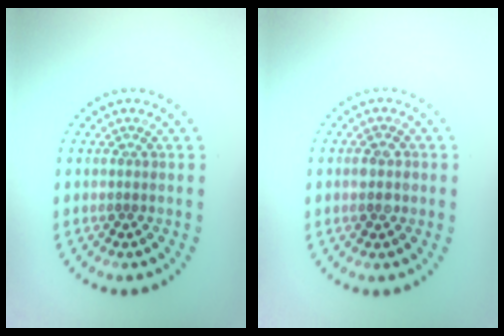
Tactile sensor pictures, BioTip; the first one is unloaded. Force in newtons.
{"total": 1.5, "press": 1.5, "slide": 0.2}